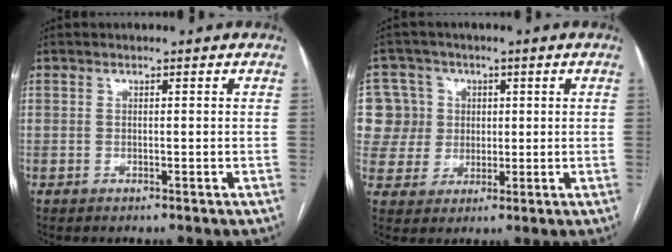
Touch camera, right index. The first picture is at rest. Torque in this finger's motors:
{"motor_torque": [0.48, 0.34, 0.21, 0.03]}